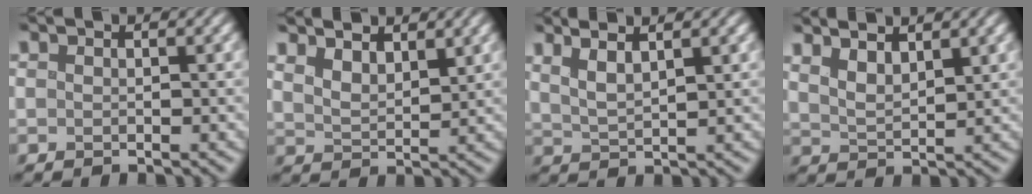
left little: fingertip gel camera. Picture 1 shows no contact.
{"total": 3.4, "force": [2.6, 1.4, 1.8], "torque": [-0.038, 0.007, 0.047]}
{"total": 2.8, "force": [1.6, 0.5, 2.2], "torque": [-0.049, 0.009, 0.036]}
{"total": 3.0, "force": [2.1, 0.9, 2.0], "torque": [-0.040, 0.008, 0.042]}